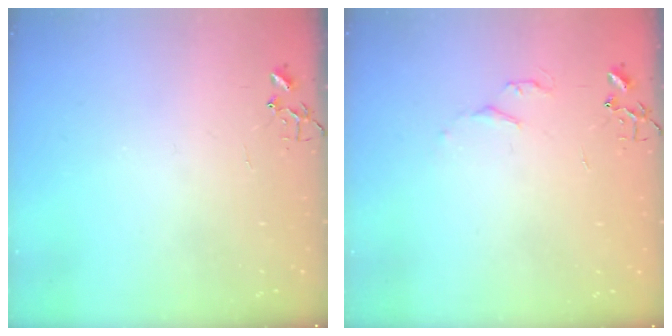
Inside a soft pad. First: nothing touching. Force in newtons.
{"total": 4.5, "press": 4.5, "slide": 0.7}